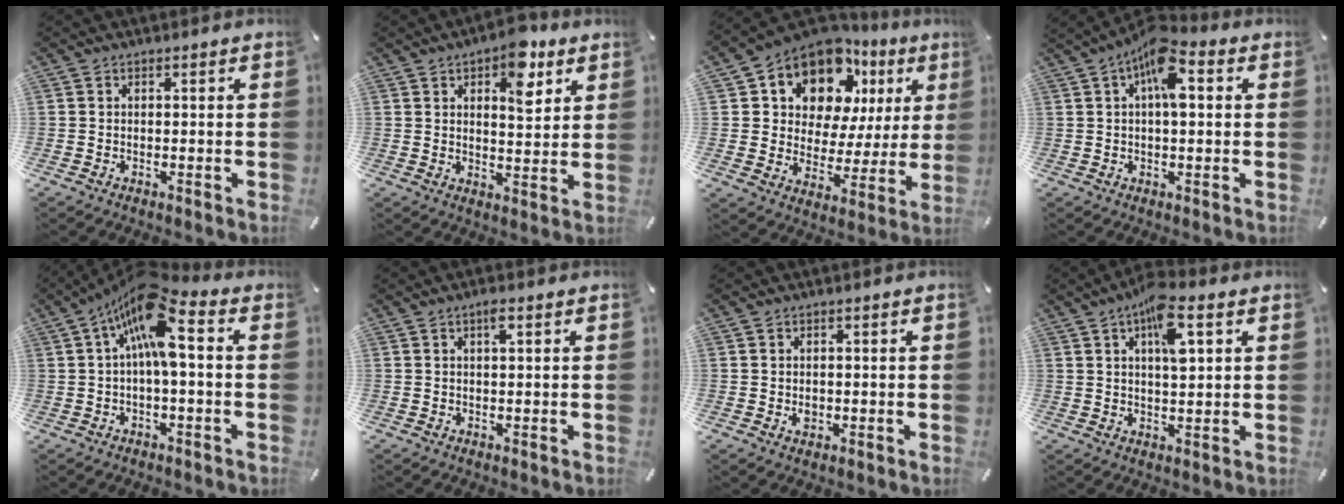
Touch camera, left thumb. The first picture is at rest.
{"total": 9.8, "force": [5.5, 4.9, 6.4], "torque": [-0.075, -0.026, 0.088]}
{"total": 12.4, "force": [8.4, 7.9, 4.6], "torque": [-0.098, -0.066, 0.154]}
{"total": 9.4, "force": [3.1, 4.2, 7.8], "torque": [-0.120, -0.008, 0.049]}
{"total": 14.1, "force": [3.2, 5.5, 12.6], "torque": [-0.234, -0.016, 0.053]}
{"total": 2.0, "force": [0.8, 0.5, 1.7], "torque": [-0.036, 0.003, 0.012]}
{"total": 1.5, "force": [0.0, 1.4, 0.7], "torque": [-0.005, 0.002, -0.003]}
{"total": 9.1, "force": [3.9, 3.3, 7.5], "torque": [-0.120, -0.006, 0.062]}